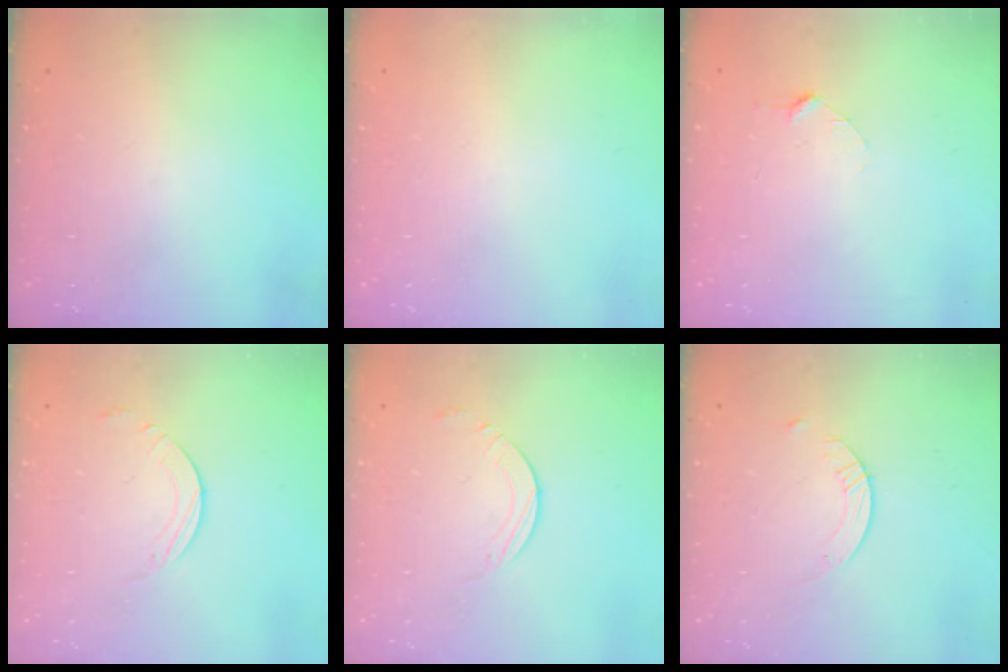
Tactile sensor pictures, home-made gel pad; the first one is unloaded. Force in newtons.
{"total": 0.0}
{"total": 2.9, "press": 2.9, "slide": 0.3}
{"total": 3.9, "press": 3.8, "slide": 0.5}
{"total": 3.9, "press": 3.8, "slide": 0.5}
{"total": 4.9, "press": 4.8, "slide": 0.5}